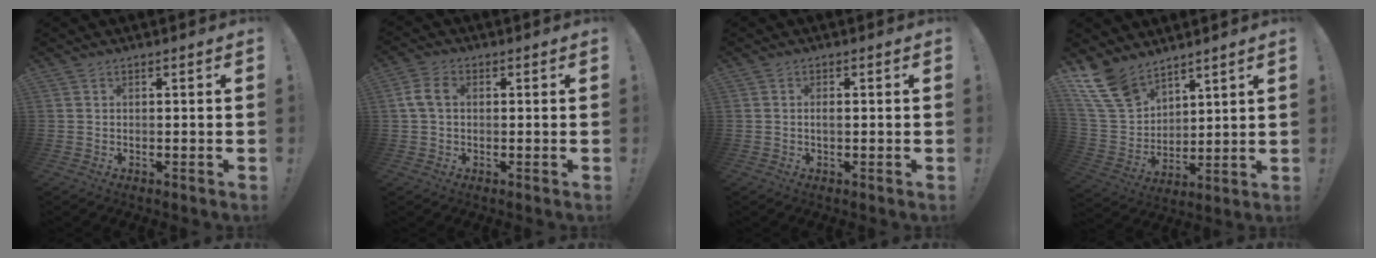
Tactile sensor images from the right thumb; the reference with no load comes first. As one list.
[{"total": 5.9, "force": [0.7, 4.0, 4.3], "torque": [-0.087, 0.009, 0.013]}, {"total": 1.1, "force": [-0.1, 0.4, 1.1], "torque": [-0.020, 0.002, -0.002]}, {"total": 14.8, "force": [11.2, 7.9, 5.6], "torque": [-0.125, -0.069, 0.217]}]